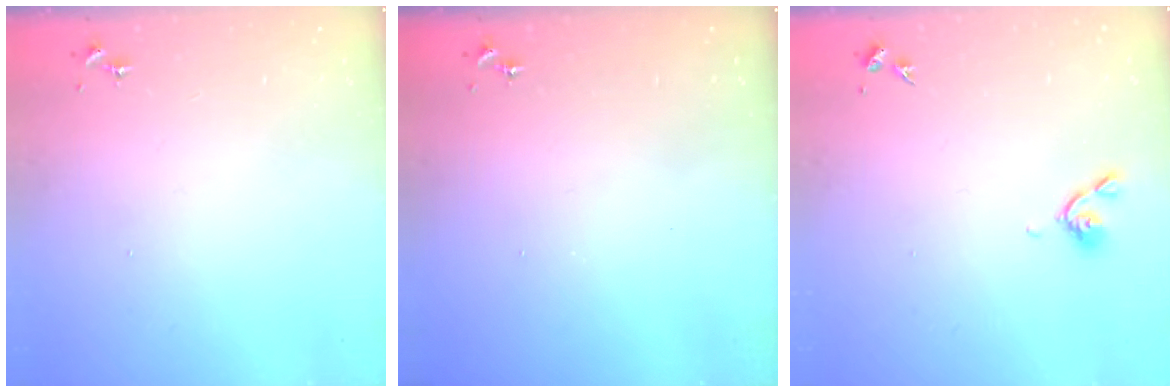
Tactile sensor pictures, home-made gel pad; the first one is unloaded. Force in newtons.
{"total": 0.0}
{"total": 5.3, "press": 5.2, "slide": 1.1}